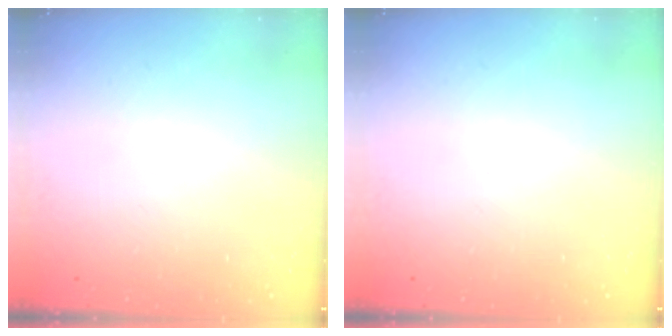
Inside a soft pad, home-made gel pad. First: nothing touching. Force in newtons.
{"total": 0.0}